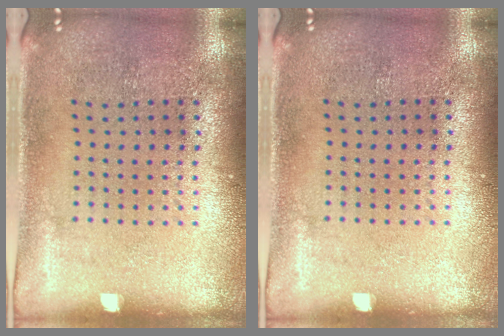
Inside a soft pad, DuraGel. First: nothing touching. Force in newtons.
{"total": 0.0}